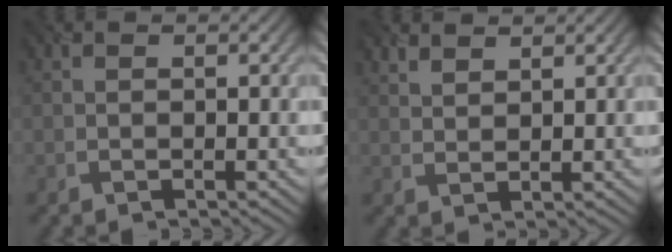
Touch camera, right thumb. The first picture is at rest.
{"total": 2.2, "force": [2.1, 0.5, 0.6], "torque": [-0.016, 0.002, 0.045]}